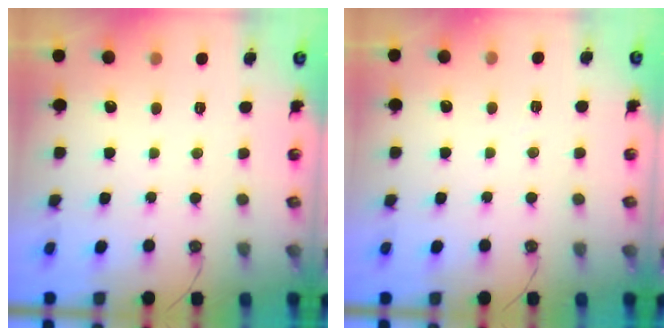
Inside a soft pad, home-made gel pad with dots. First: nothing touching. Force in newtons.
{"total": 4.1, "press": 2.2, "slide": 3.4}